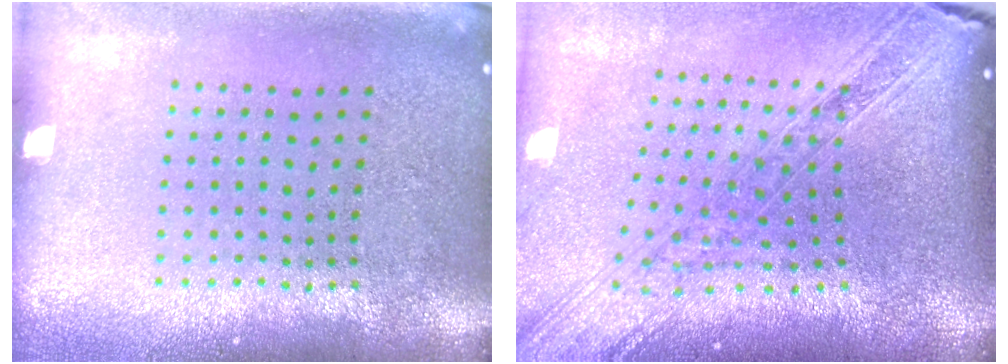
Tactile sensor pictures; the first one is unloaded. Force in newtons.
{"total": 2.3, "press": 1.9, "slide": 1.3}